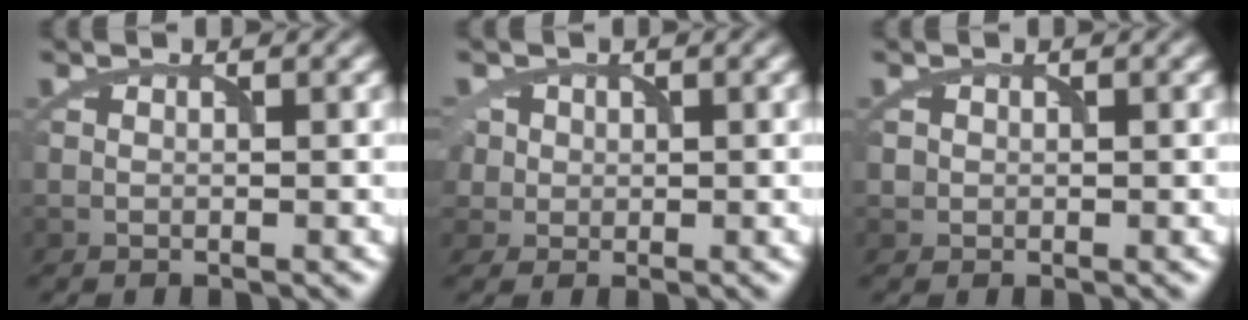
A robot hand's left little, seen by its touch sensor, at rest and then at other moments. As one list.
[{"total": 3.4, "force": [0.7, 3.1, 1.3], "torque": [-0.028, 0.020, 0.011]}, {"total": 0.5, "force": [0.0, 0.5, -0.2], "torque": [0.009, 0.001, 0.001]}]